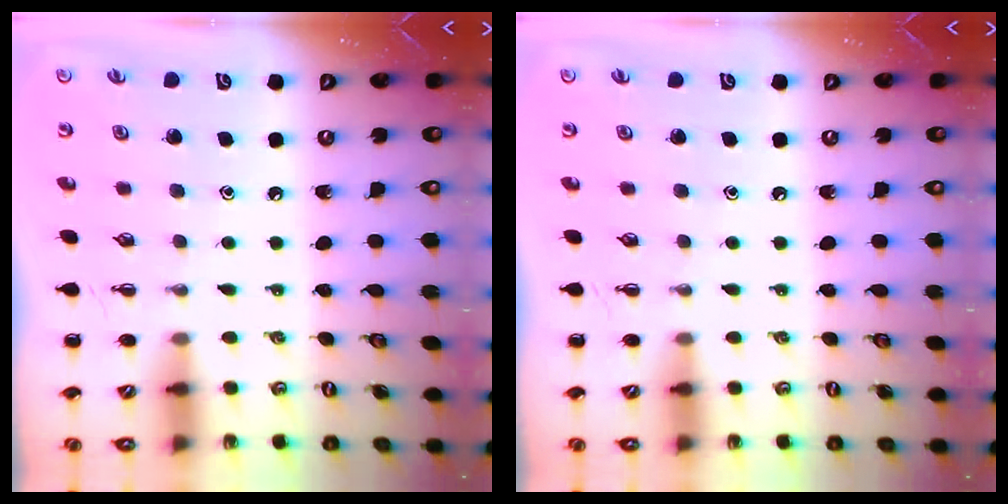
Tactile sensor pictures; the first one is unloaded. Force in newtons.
{"total": 0.0}